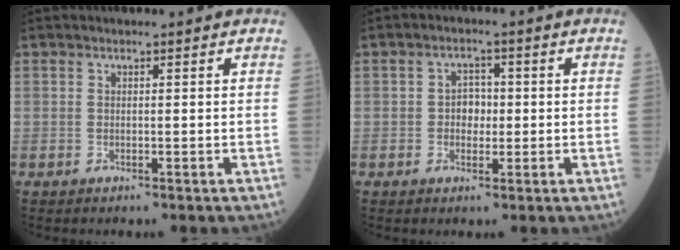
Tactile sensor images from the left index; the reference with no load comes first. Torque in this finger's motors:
{"motor_torque": [0.02, 0.00, 0.00, 0.01]}